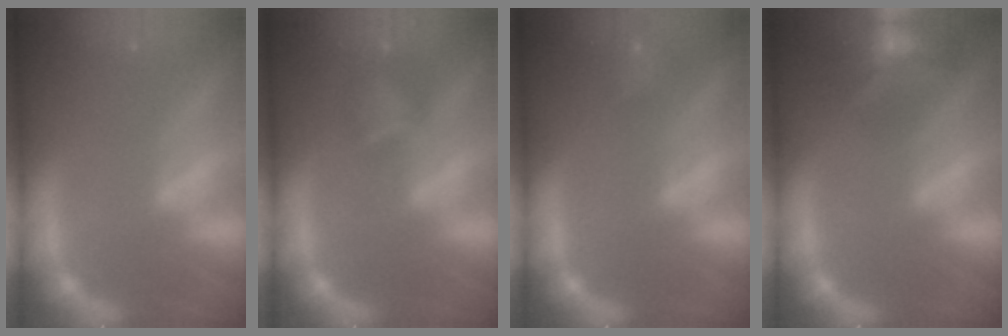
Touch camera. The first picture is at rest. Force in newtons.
{"total": 2.9}
{"total": 2.9}
{"total": 9.9}